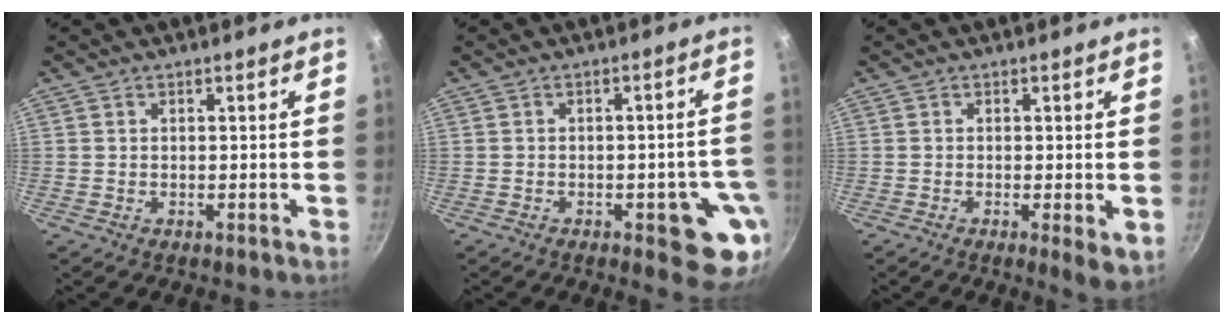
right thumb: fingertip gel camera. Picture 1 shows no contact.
{"total": 10.1, "force": [-3.7, 4.0, 8.5], "torque": [-0.056, 0.014, -0.043]}
{"total": 4.2, "force": [-0.7, 1.0, 4.0], "torque": [-0.059, -0.013, -0.008]}